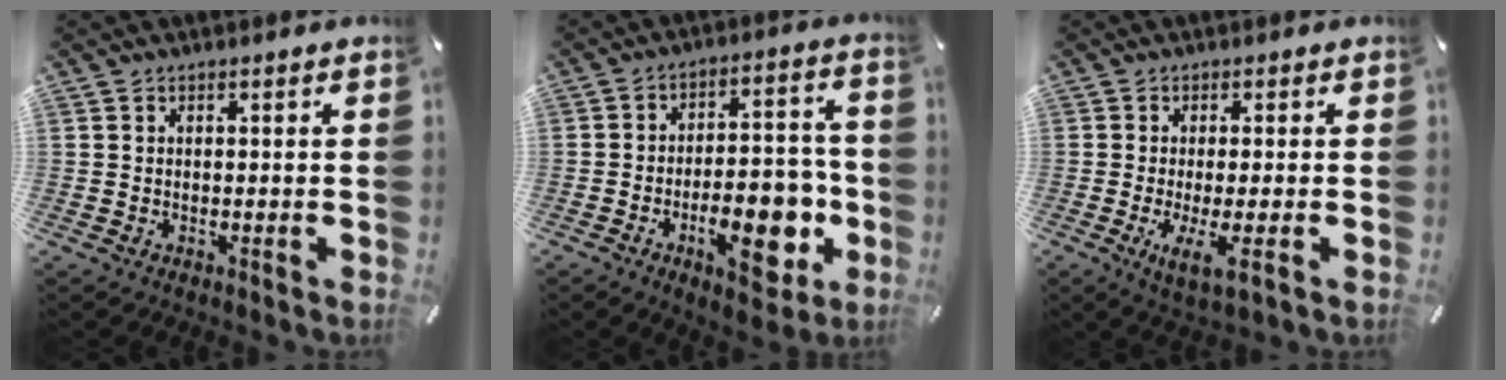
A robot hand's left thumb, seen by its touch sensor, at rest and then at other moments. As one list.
[{"total": 16.1, "force": [-5.6, 7.7, 12.9], "torque": [-0.164, 0.017, -0.085]}, {"total": 6.2, "force": [-1.3, 0.8, 6.0], "torque": [-0.125, -0.024, -0.023]}]